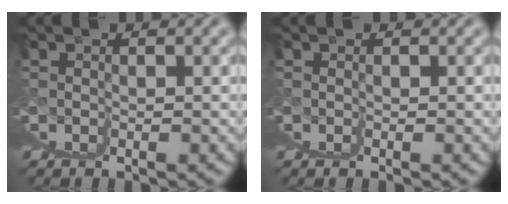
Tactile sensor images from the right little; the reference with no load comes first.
{"total": 0.0}